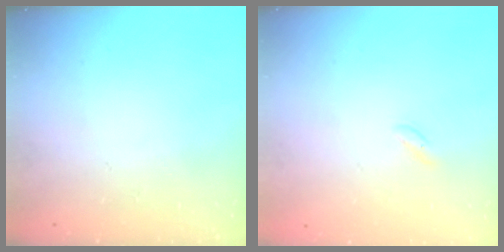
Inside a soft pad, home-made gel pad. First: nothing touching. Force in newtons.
{"total": 1.2, "press": 0.9, "slide": 0.8}